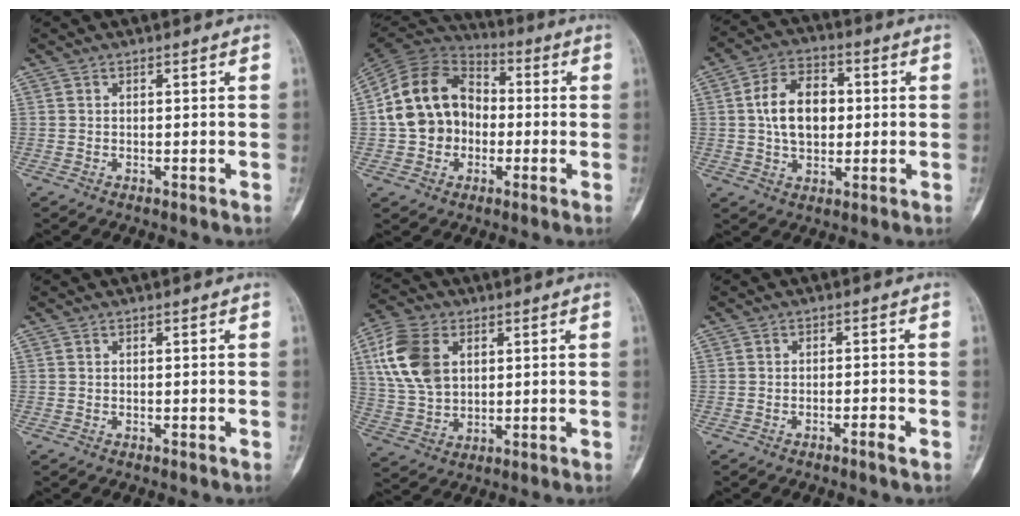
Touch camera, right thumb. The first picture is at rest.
{"total": 15.6, "force": [-1.0, 12.7, 9.0], "torque": [-0.139, 0.036, -0.026]}
{"total": 10.9, "force": [0.9, 7.3, 8.0], "torque": [-0.119, 0.014, 0.011]}
{"total": 0.0}
{"total": 12.8, "force": [4.0, 8.7, 8.5], "torque": [-0.164, -0.002, 0.081]}
{"total": 1.8, "force": [-1.1, 0.1, 1.4], "torque": [-0.031, 0.006, -0.020]}